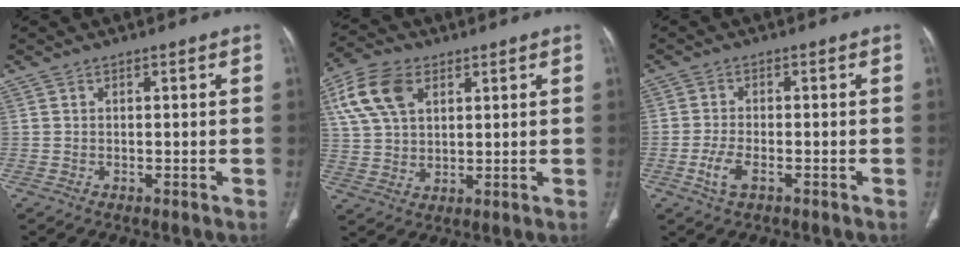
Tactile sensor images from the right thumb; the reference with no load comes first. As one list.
[{"total": 11.5, "force": [4.7, 7.1, 7.7], "torque": [-0.150, 0.000, 0.094]}, {"total": 4.1, "force": [-1.7, 1.9, 3.1], "torque": [-0.072, 0.005, -0.031]}]